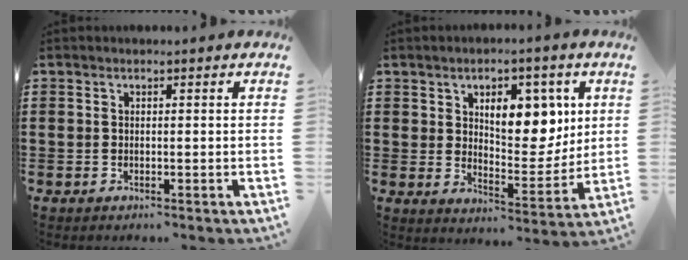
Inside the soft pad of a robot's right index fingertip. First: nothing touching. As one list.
[{"total": 9.2, "force": [3.7, 5.1, 6.7], "torque": [-0.099, -0.004, 0.056]}]